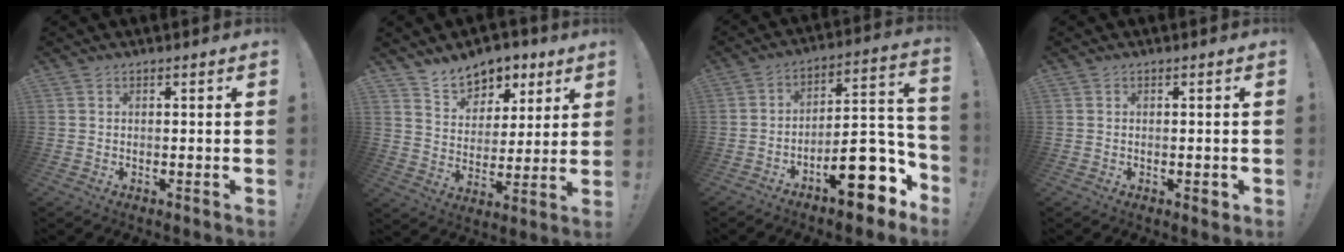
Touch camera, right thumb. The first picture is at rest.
{"total": 10.7, "force": [8.2, 6.4, 2.2], "torque": [-0.032, -0.062, 0.158]}
{"total": 18.2, "force": [-9.6, 7.4, 13.6], "torque": [-0.159, 0.057, -0.146]}
{"total": 1.5, "force": [-0.4, 0.6, 1.2], "torque": [-0.011, -0.002, -0.008]}